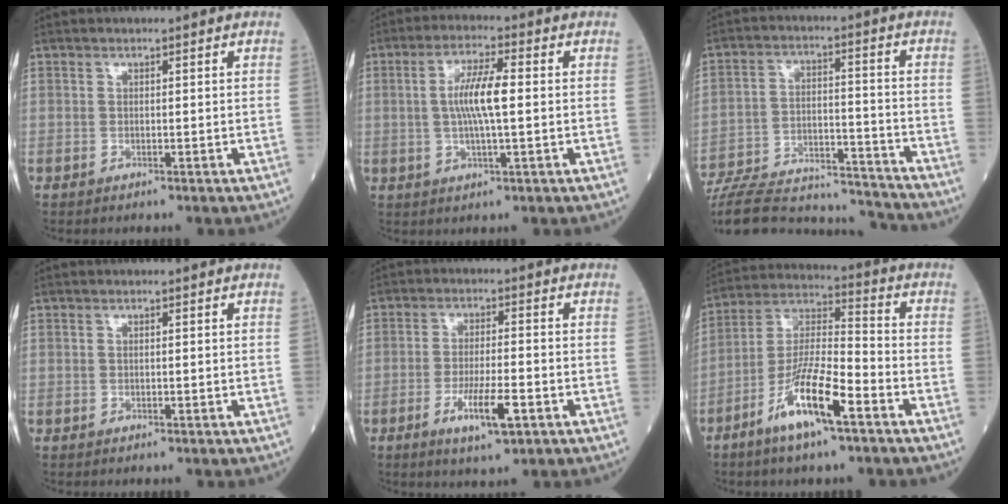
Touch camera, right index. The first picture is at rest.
{"total": 7.2, "force": [0.4, 0.9, 7.1], "torque": [-0.139, 0.005, 0.005]}
{"total": 21.5, "force": [-20.4, 3.7, 5.9], "torque": [-0.131, 0.007, -0.317]}
{"total": 0.0}
{"total": 7.0, "force": [-2.9, 1.0, 6.3], "torque": [-0.113, -0.010, -0.047]}
{"total": 12.7, "force": [-6.5, 1.9, 10.7], "torque": [-0.210, -0.007, -0.125]}